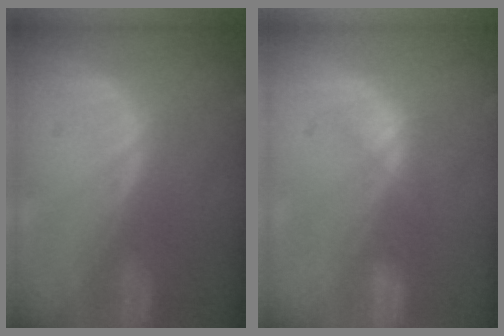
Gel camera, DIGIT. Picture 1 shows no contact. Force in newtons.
{"total": 2.9, "press": 2.9, "slide": 0.7}